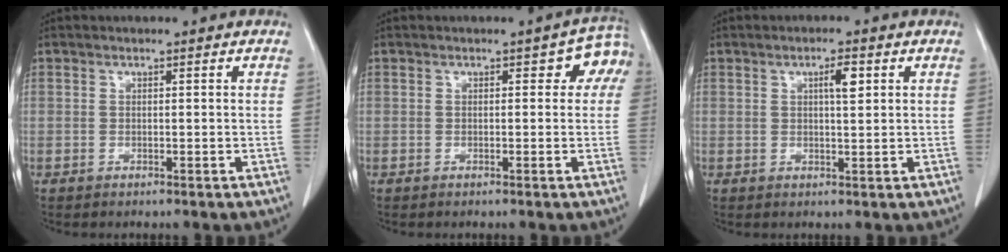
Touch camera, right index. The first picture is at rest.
{"total": 4.0, "force": [1.0, 2.3, 3.1], "torque": [-0.026, 0.022, 0.006]}
{"total": 3.1, "force": [1.1, 0.6, 2.8], "torque": [-0.047, 0.000, 0.017]}